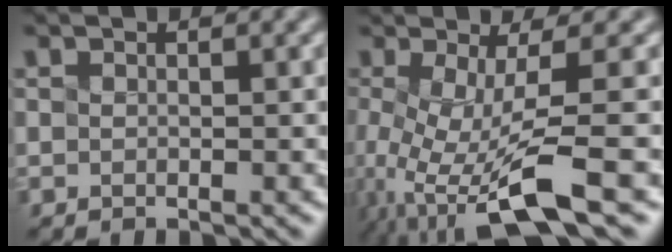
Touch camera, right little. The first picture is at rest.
{"total": 8.0, "force": [-3.3, 1.3, 7.2], "torque": [-0.140, -0.002, -0.038]}